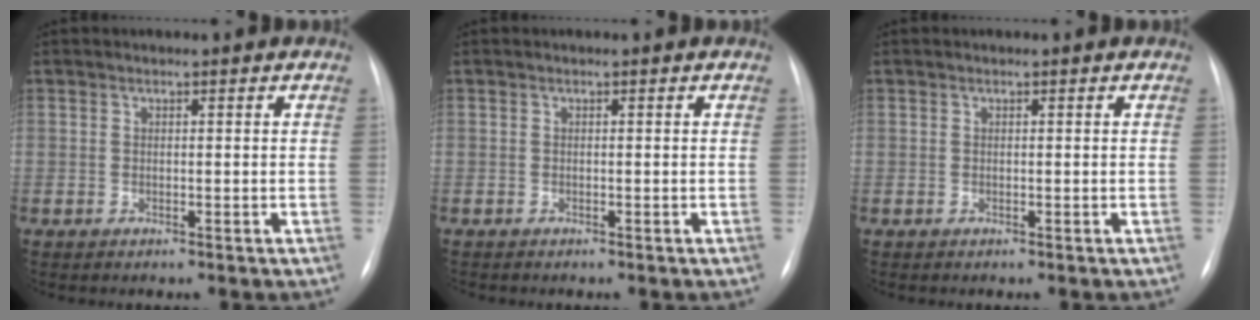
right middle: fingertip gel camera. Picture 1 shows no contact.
{"total": 0.0}
{"total": 0.0}